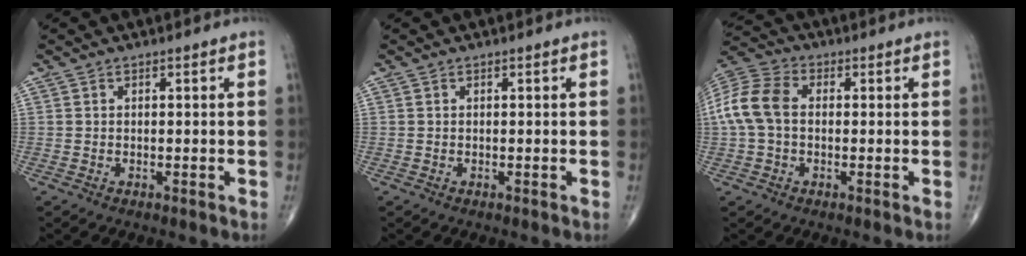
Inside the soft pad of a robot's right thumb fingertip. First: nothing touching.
{"total": 0.0}
{"total": 10.5, "force": [0.3, 7.3, 7.6], "torque": [-0.164, 0.029, -0.002]}